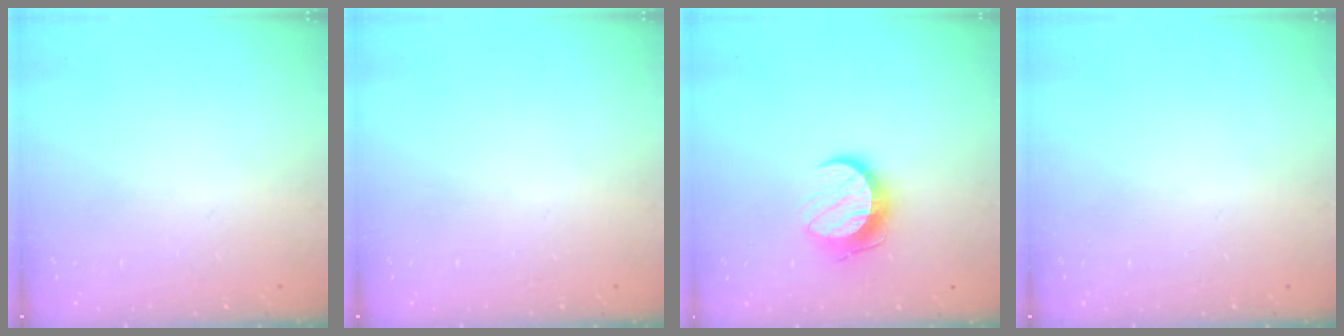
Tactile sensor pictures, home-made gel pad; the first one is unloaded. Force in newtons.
{"total": 0.0}
{"total": 10.1, "press": 10.1, "slide": 0.5}
{"total": 0.0}